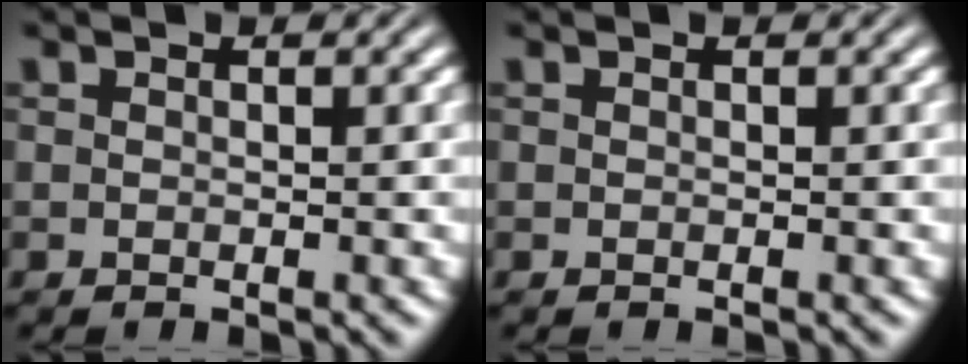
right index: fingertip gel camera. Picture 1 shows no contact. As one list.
[{"total": 0.0}]